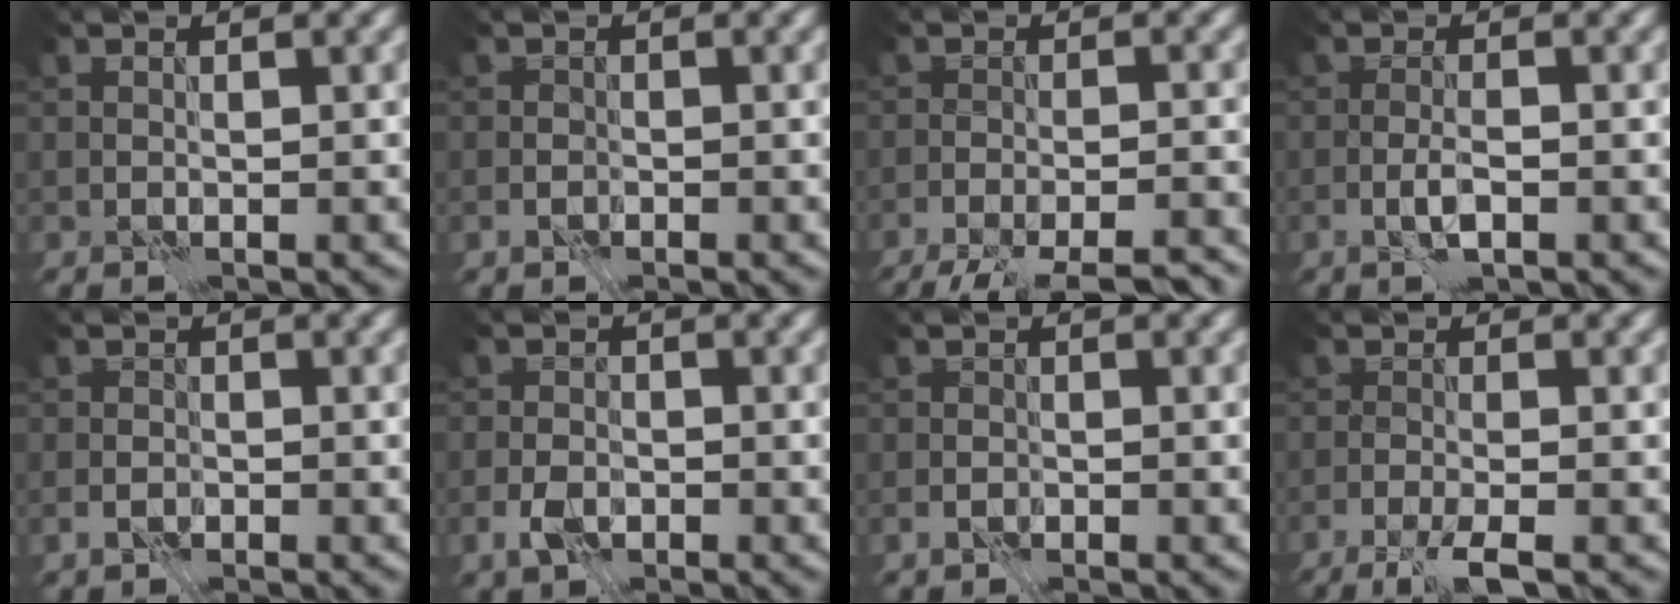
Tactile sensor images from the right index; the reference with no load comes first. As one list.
[{"total": 1.0, "force": [-0.6, 0.8, 0.4], "torque": [-0.004, 0.000, -0.013]}, {"total": 9.8, "force": [-8.5, 2.3, 4.4], "torque": [-0.055, -0.008, -0.113]}, {"total": 2.0, "force": [-0.9, 0.5, 1.7], "torque": [-0.034, 0.003, -0.019]}, {"total": 1.6, "force": [-0.9, 1.2, 0.7], "torque": [-0.012, -0.001, -0.021]}, {"total": 2.9, "force": [-1.3, 1.9, 1.6], "torque": [-0.031, 0.000, -0.032]}, {"total": 1.3, "force": [-0.7, 1.0, 0.5], "torque": [-0.006, 0.000, -0.017]}, {"total": 3.7, "force": [-2.4, 0.6, 2.7], "torque": [-0.050, 0.001, -0.049]}]